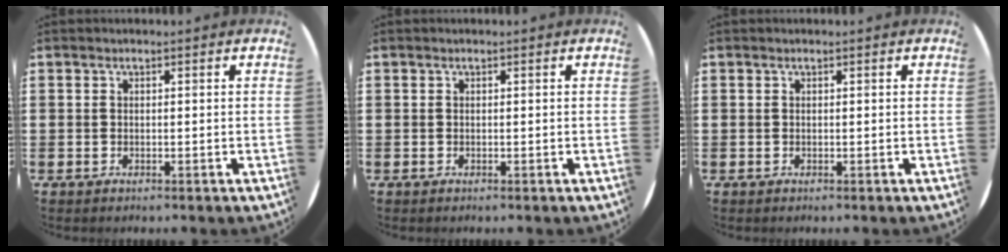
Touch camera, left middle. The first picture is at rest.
{"total": 0.0}
{"total": 0.0}